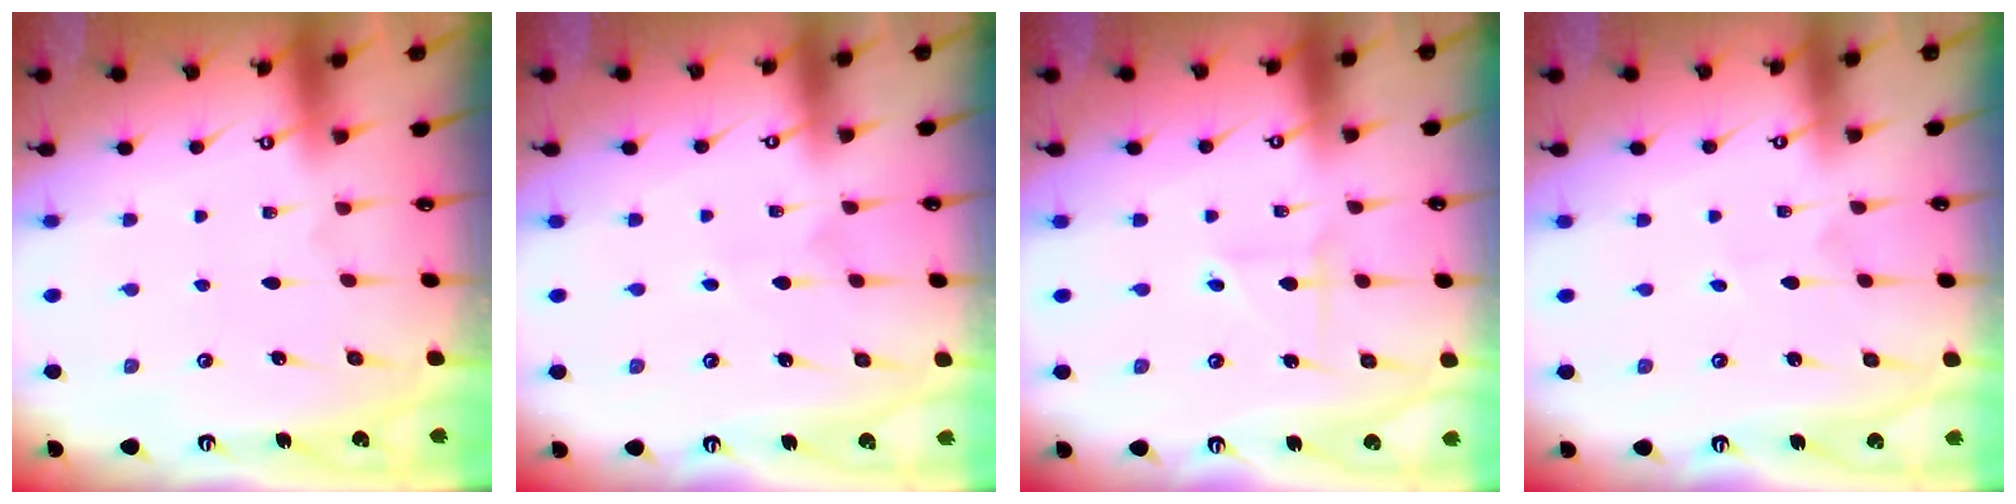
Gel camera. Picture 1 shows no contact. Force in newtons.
{"total": 4.6, "press": 4.6, "slide": 0.4}
{"total": 2.7, "press": 2.7, "slide": 0.1}
{"total": 1.6, "press": 1.6, "slide": 0.1}